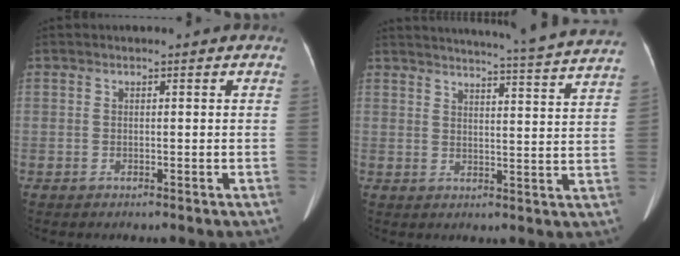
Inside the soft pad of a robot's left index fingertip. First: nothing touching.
{"total": 21.8, "force": [20.6, -1.3, 7.2], "torque": [-0.113, -0.064, 0.240]}